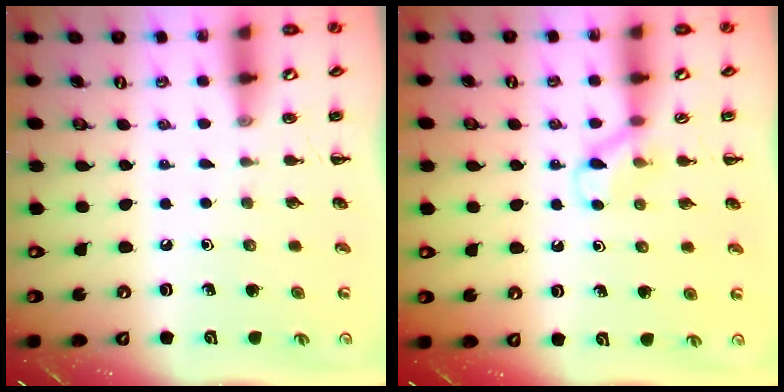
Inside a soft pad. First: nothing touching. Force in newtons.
{"total": 5.4, "press": 5.0, "slide": 2.0}